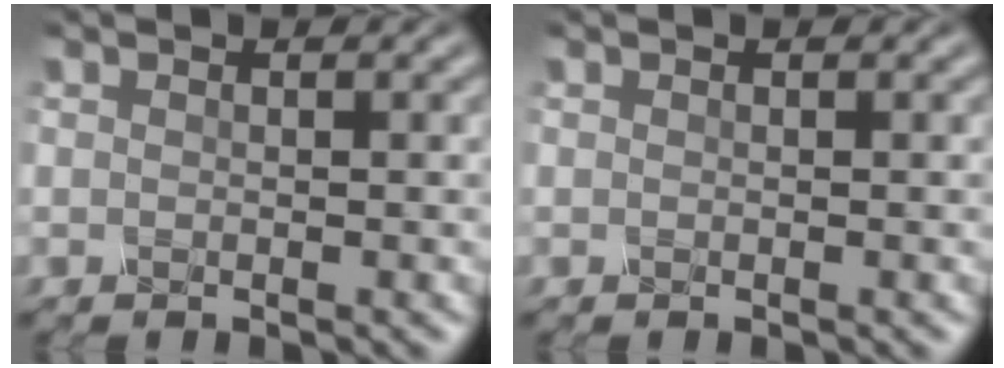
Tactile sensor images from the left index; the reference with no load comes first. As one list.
[{"total": 0.0}]